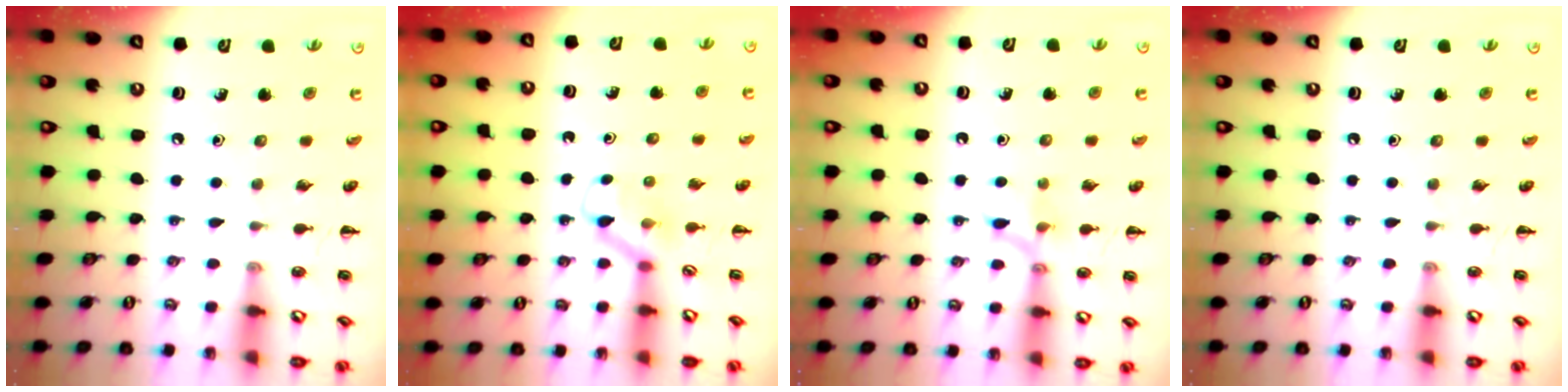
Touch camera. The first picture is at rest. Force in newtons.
{"total": 2.9, "press": 2.7, "slide": 1.1}
{"total": 7.6, "press": 7.5, "slide": 1.1}
{"total": 0.0}